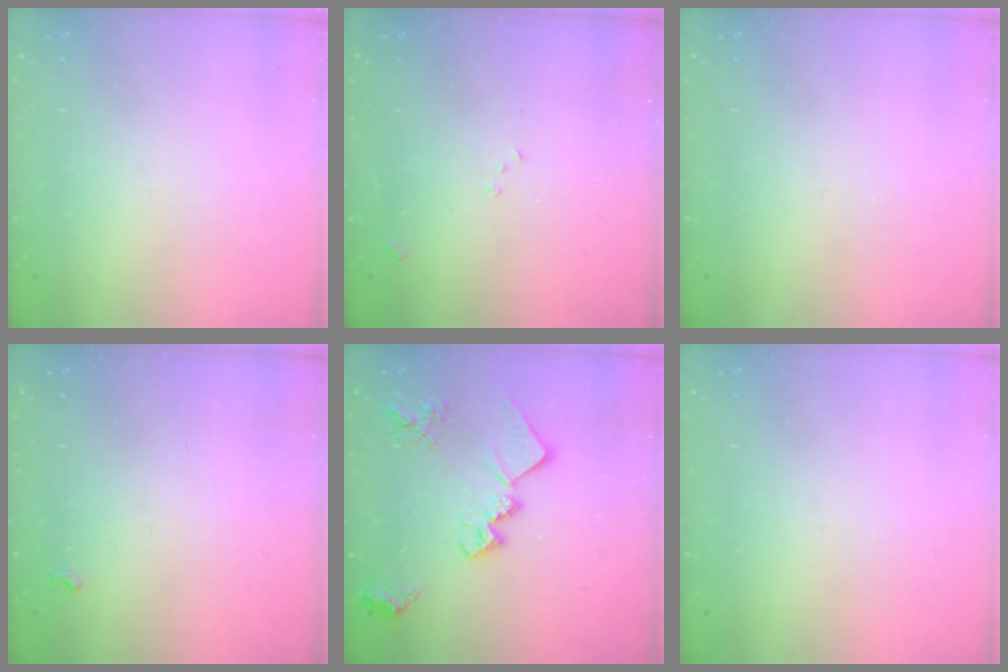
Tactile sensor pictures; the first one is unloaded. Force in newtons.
{"total": 6.5, "press": 6.4, "slide": 0.8}
{"total": 0.0}
{"total": 5.5, "press": 5.5, "slide": 0.8}
{"total": 18.1, "press": 18.1, "slide": 1.4}
{"total": 0.0}